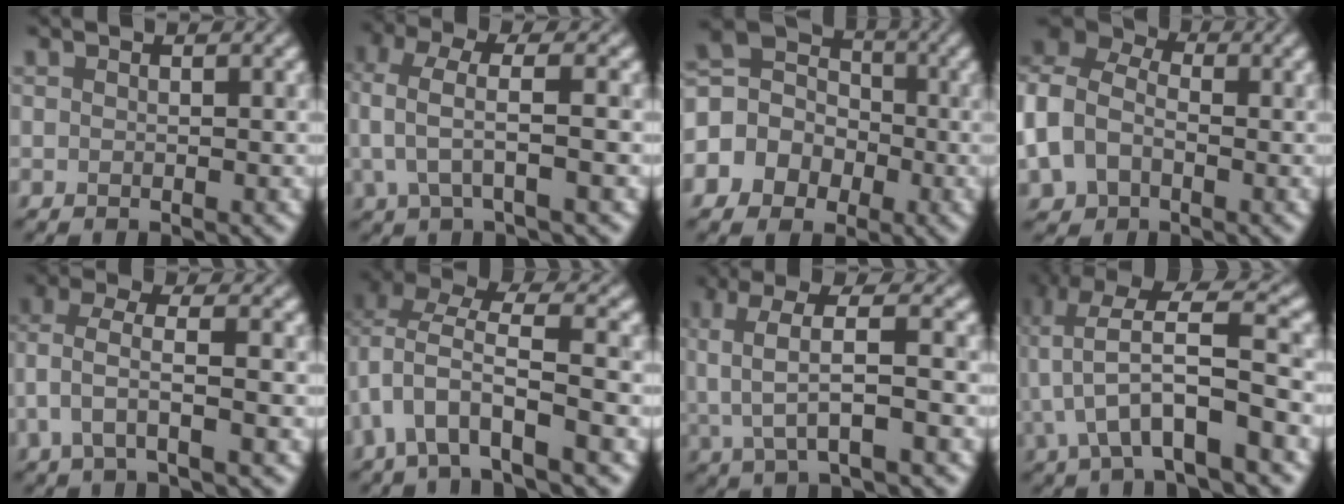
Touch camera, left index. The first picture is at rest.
{"total": 3.5, "force": [0.3, 1.2, 3.2], "torque": [-0.073, 0.010, 0.005]}
{"total": 5.9, "force": [-1.2, 5.3, 2.3], "torque": [-0.040, 0.010, -0.040]}
{"total": 7.7, "force": [-1.3, 5.8, 5.0], "torque": [-0.131, 0.008, -0.032]}
{"total": 3.0, "force": [-0.5, 1.1, 2.8], "torque": [-0.067, 0.014, -0.013]}
{"total": 7.0, "force": [-2.0, 3.2, 5.9], "torque": [-0.109, 0.016, -0.043]}
{"total": 4.9, "force": [0.3, 1.4, 4.7], "torque": [-0.091, 0.011, 0.007]}
{"total": 8.8, "force": [-1.4, 2.8, 8.3], "torque": [-0.149, 0.024, -0.027]}